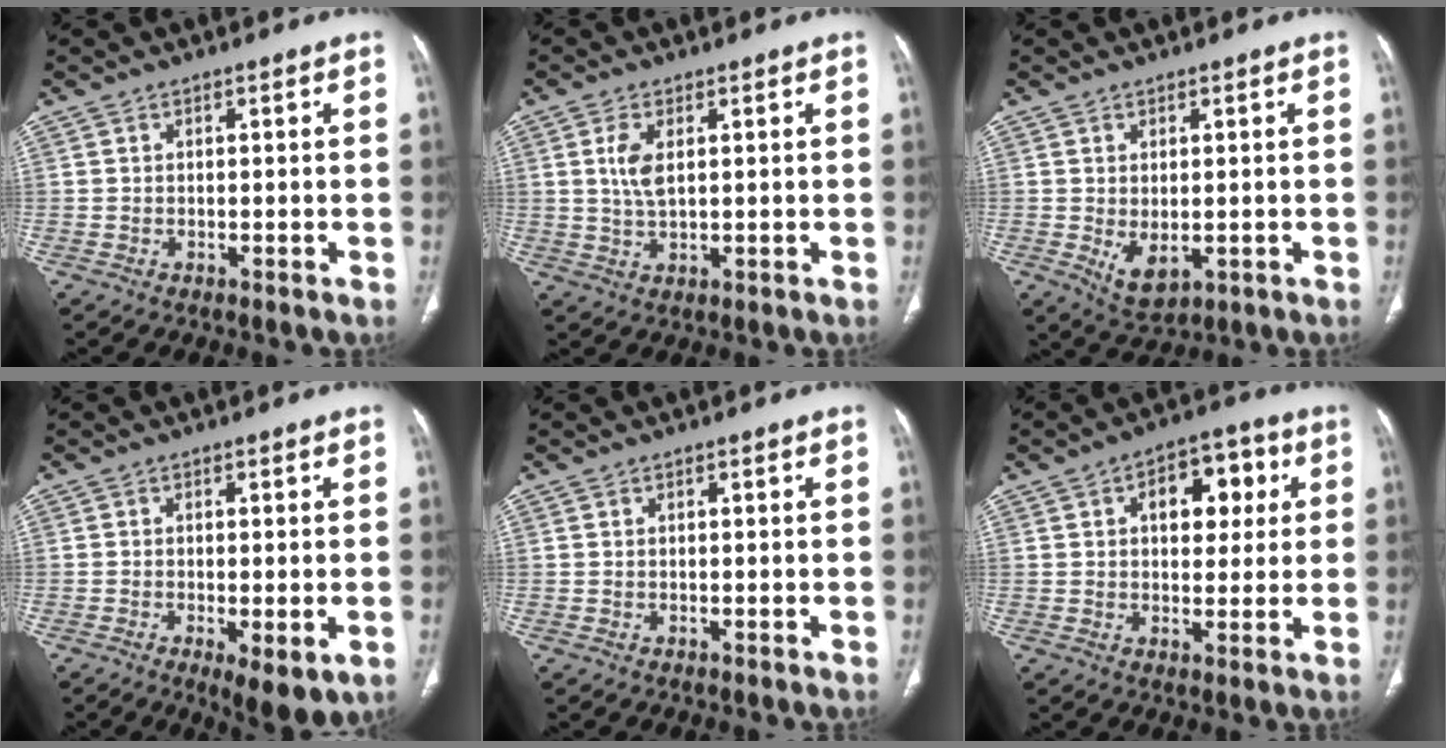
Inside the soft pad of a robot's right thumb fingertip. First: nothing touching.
{"total": 4.7, "force": [1.3, 2.1, 4.0], "torque": [-0.087, -0.007, 0.028]}
{"total": 5.1, "force": [-0.8, 2.9, 4.2], "torque": [-0.067, -0.009, 0.004]}
{"total": 7.5, "force": [-2.6, 2.5, 6.5], "torque": [-0.096, -0.013, -0.035]}
{"total": 0.0}
{"total": 10.4, "force": [3.0, 6.4, 7.7], "torque": [-0.065, 0.009, 0.039]}